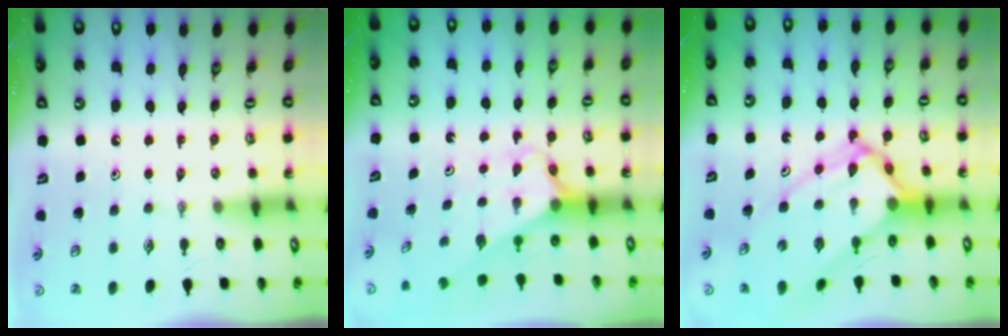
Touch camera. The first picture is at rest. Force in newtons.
{"total": 2.5, "press": 2.5, "slide": 0.1}
{"total": 13.1, "press": 13.0, "slide": 1.2}